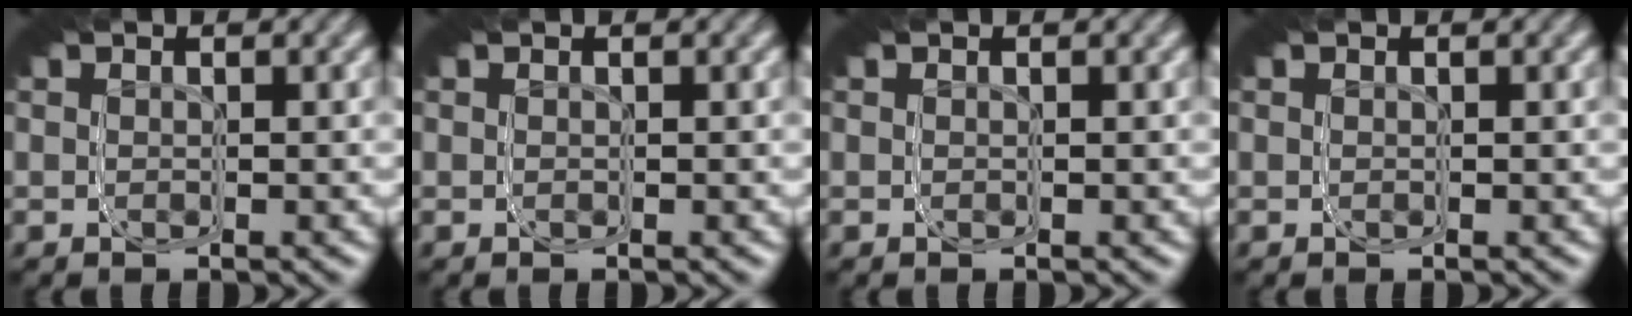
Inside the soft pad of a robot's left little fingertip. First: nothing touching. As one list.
[{"total": 0.0}, {"total": 0.0}, {"total": 0.0}]